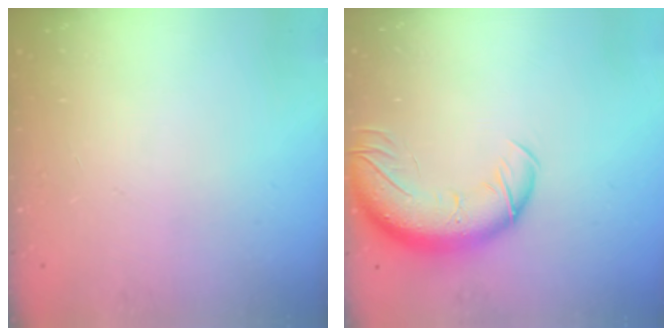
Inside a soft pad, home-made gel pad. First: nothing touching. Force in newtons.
{"total": 13.4, "press": 13.0, "slide": 3.3}